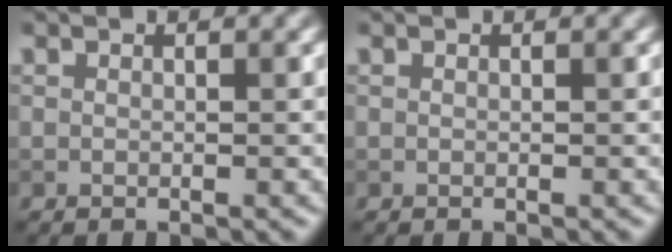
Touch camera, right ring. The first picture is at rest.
{"total": 0.0}